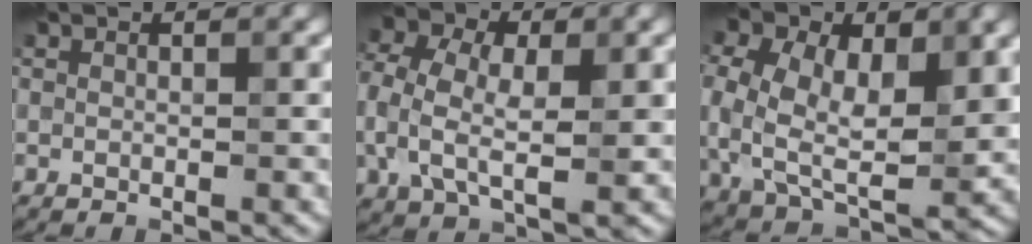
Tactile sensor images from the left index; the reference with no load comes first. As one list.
[{"total": 7.3, "force": [0.1, 4.8, 5.4], "torque": [-0.127, 0.007, -0.005]}, {"total": 12.1, "force": [1.8, 8.1, 8.8], "torque": [-0.189, 0.001, 0.035]}]